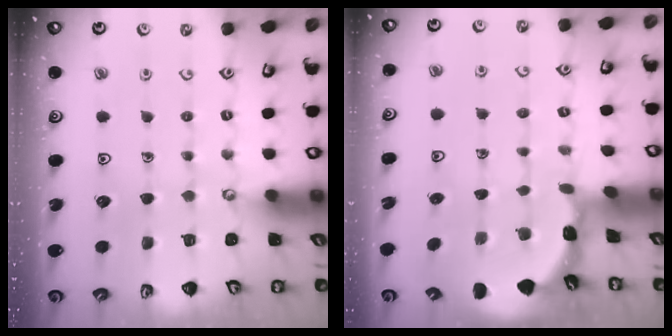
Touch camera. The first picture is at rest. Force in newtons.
{"total": 1.8, "press": 1.8, "slide": 0.1}